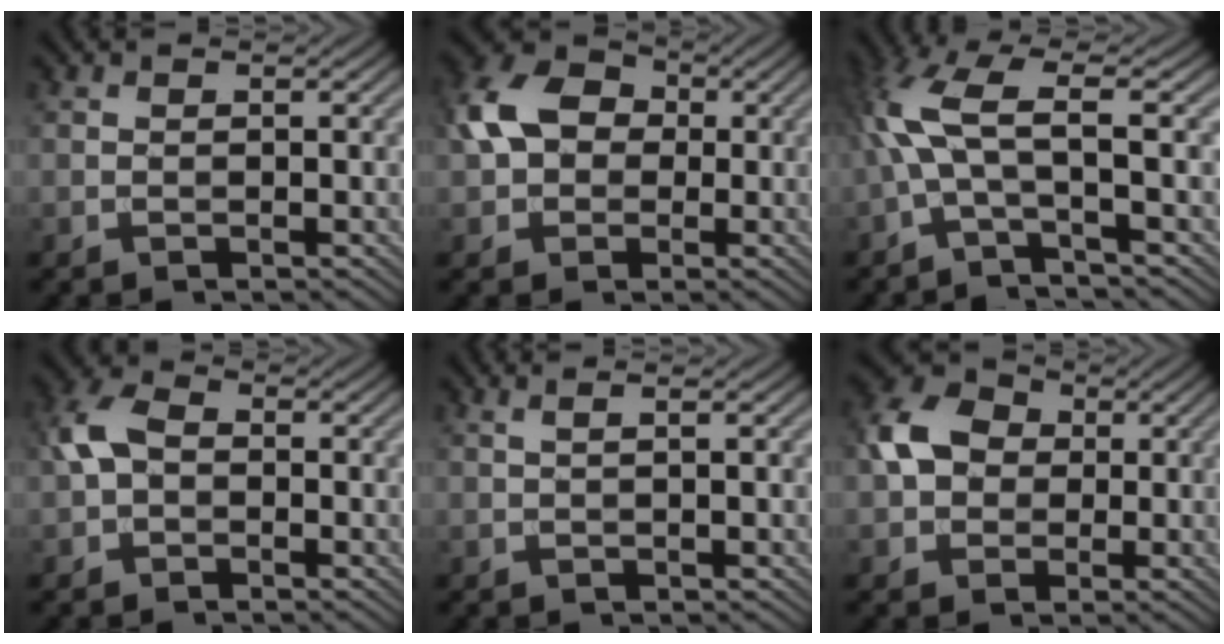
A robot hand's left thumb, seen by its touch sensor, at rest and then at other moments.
{"total": 8.1, "force": [0.6, 6.4, 4.9], "torque": [-0.111, 0.018, -0.003]}
{"total": 7.1, "force": [-0.4, 1.4, 6.9], "torque": [-0.164, 0.022, -0.026]}
{"total": 4.4, "force": [-0.3, 3.2, 3.1], "torque": [-0.070, 0.013, -0.016]}
{"total": 1.8, "force": [0.8, 0.5, 1.5], "torque": [-0.017, 0.003, -0.001]}
{"total": 6.6, "force": [0.4, 5.5, 3.6], "torque": [-0.078, 0.015, -0.004]}